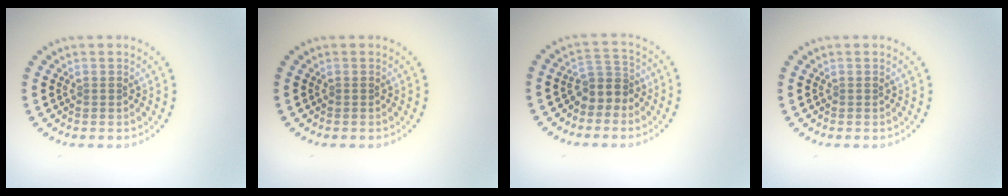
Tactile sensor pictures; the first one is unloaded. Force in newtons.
{"total": 0.0}
{"total": 2.8, "press": 2.2, "slide": 1.8}
{"total": 0.0}